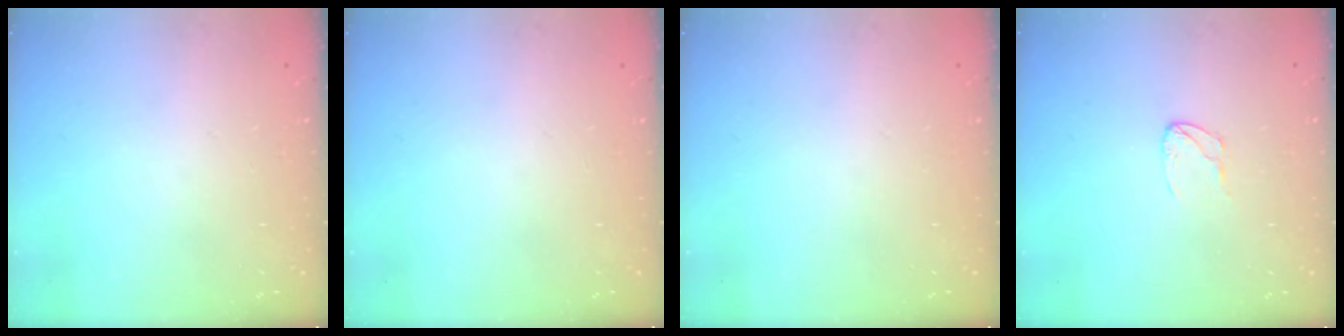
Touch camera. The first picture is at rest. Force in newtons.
{"total": 0.0}
{"total": 0.0}
{"total": 3.9, "press": 3.9, "slide": 0.3}